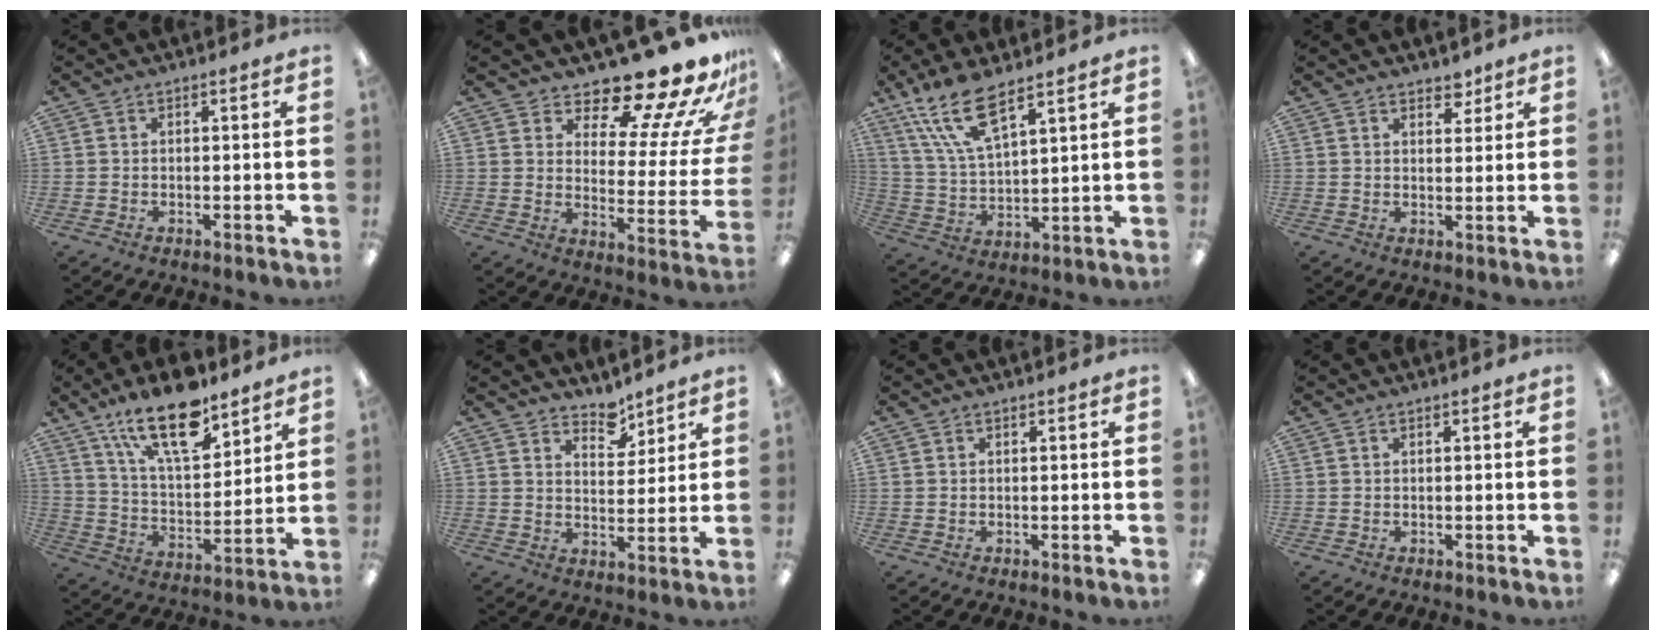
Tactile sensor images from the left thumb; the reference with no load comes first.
{"total": 16.4, "force": [14.2, 3.9, 7.1], "torque": [-0.116, -0.115, 0.236]}
{"total": 13.6, "force": [9.3, 4.5, 8.8], "torque": [-0.189, -0.032, 0.170]}
{"total": 3.6, "force": [3.0, 1.8, 0.9], "torque": [0.002, -0.017, 0.052]}
{"total": 19.0, "force": [13.4, 7.4, 11.2], "torque": [-0.189, -0.068, 0.228]}
{"total": 6.4, "force": [5.6, 2.7, 1.5], "torque": [-0.004, -0.041, 0.098]}
{"total": 0.0}
{"total": 0.0}